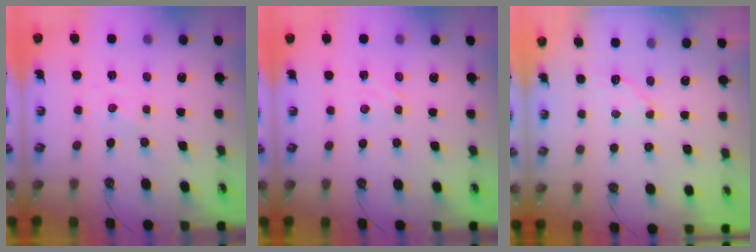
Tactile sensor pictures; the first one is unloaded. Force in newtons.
{"total": 2.5, "press": 2.5, "slide": 0.3}
{"total": 6.1, "press": 6.0, "slide": 0.8}